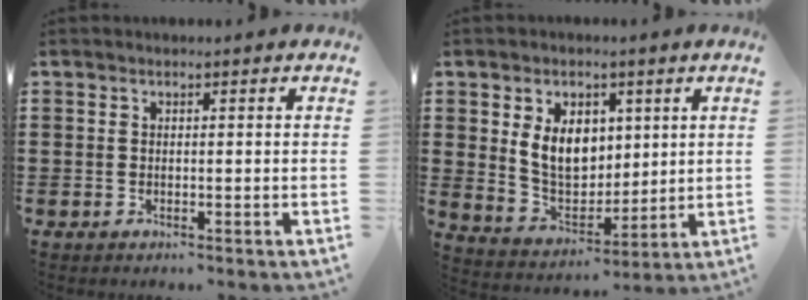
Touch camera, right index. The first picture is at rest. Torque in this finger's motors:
{"motor_torque": [1.28, 0.86, 0.88, 0.20]}